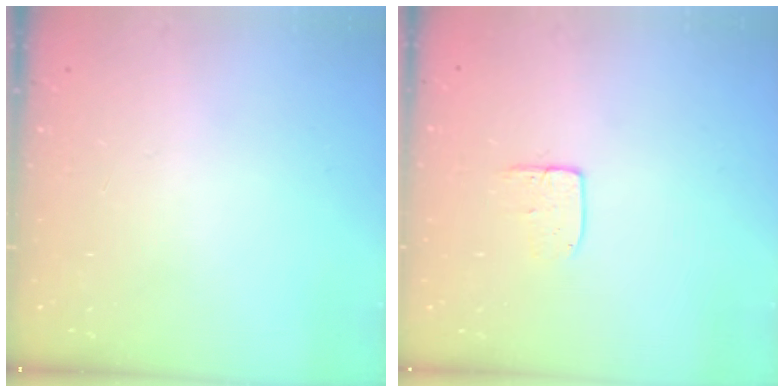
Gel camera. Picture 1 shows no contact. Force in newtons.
{"total": 5.4, "press": 5.4, "slide": 0.4}